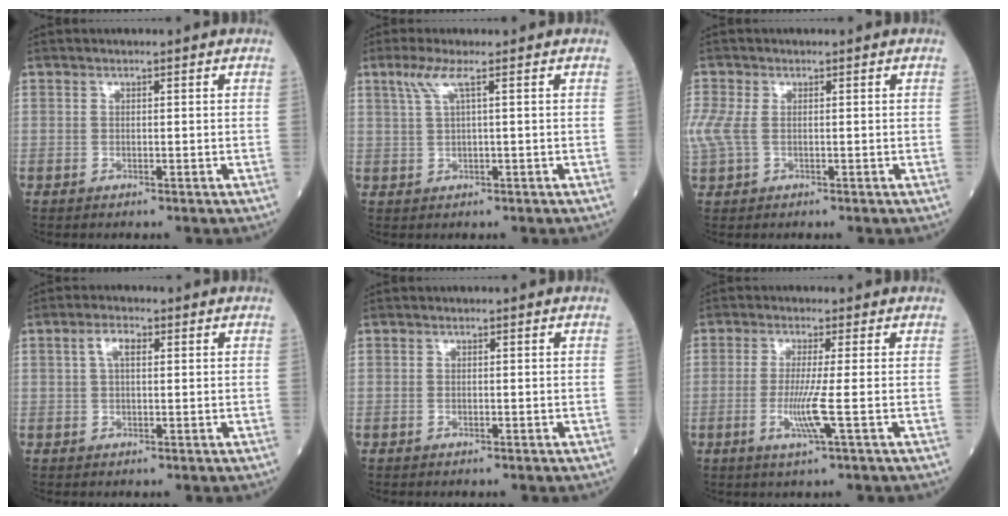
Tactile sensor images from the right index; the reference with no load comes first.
{"total": 3.0, "force": [1.4, -0.3, 2.6], "torque": [-0.067, 0.011, 0.033]}
{"total": 6.1, "force": [0.1, 3.8, 4.8], "torque": [-0.156, 0.011, 0.010]}
{"total": 2.9, "force": [0.9, 1.2, 2.4], "torque": [-0.053, 0.013, 0.020]}
{"total": 0.0}
{"total": 5.0, "force": [-1.1, -1.0, 4.7], "torque": [-0.102, -0.015, -0.024]}